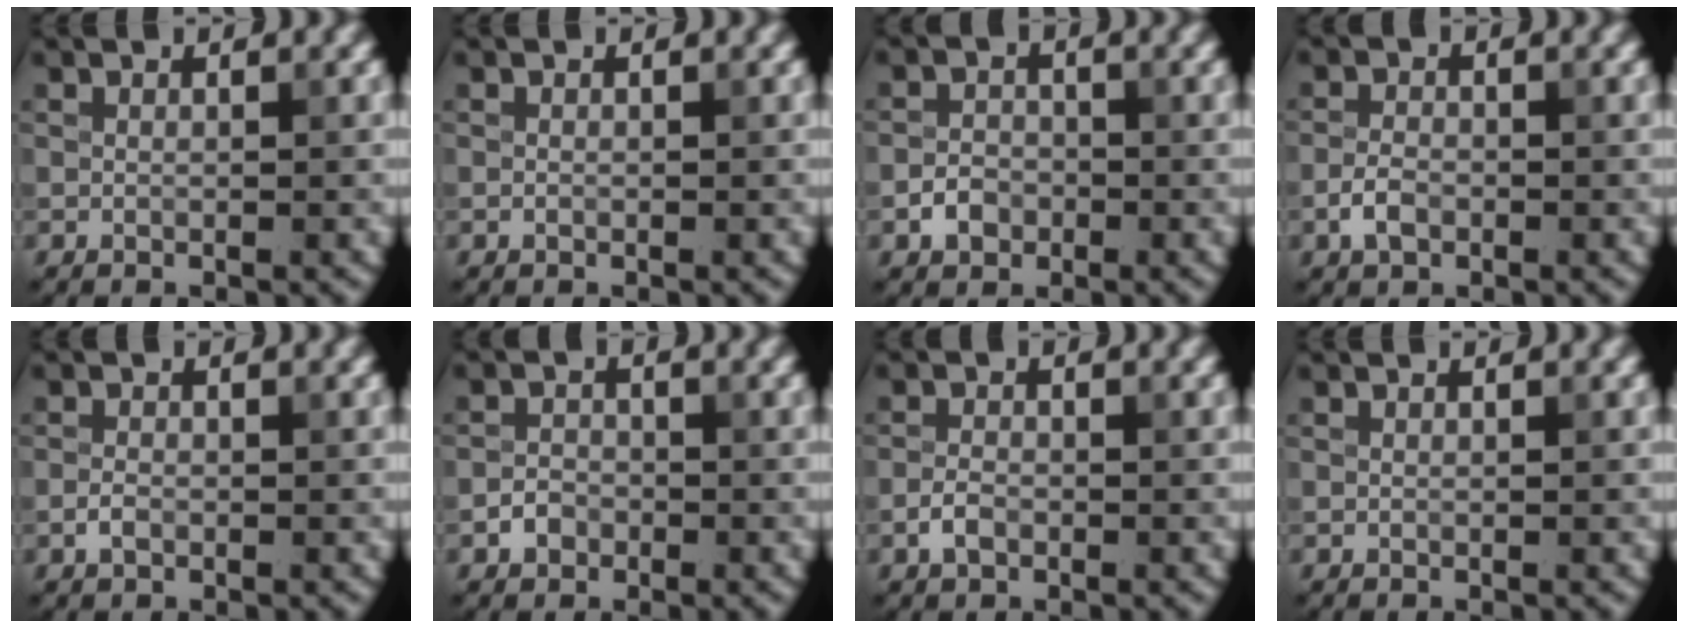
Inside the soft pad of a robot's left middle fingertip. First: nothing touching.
{"total": 0.0}
{"total": 2.1, "force": [-1.0, 1.7, 0.9], "torque": [-0.011, 0.002, -0.022]}
{"total": 2.0, "force": [-0.9, 1.2, 1.2], "torque": [-0.023, 0.002, -0.022]}
{"total": 1.1, "force": [-0.5, 0.7, 0.7], "torque": [-0.013, 0.001, -0.013]}
{"total": 1.7, "force": [-0.9, 1.3, 0.6], "torque": [-0.005, 0.003, -0.019]}
{"total": 1.6, "force": [-0.8, 1.0, 1.0], "torque": [-0.018, 0.002, -0.020]}
{"total": 0.0}